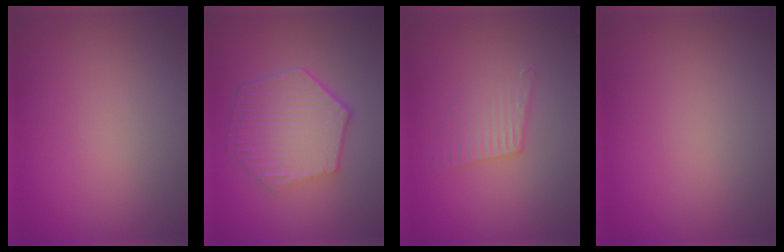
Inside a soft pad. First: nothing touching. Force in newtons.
{"total": 6.4, "press": 4.8, "slide": 4.3}
{"total": 2.1, "press": 2.1, "slide": 0.3}
{"total": 0.0}